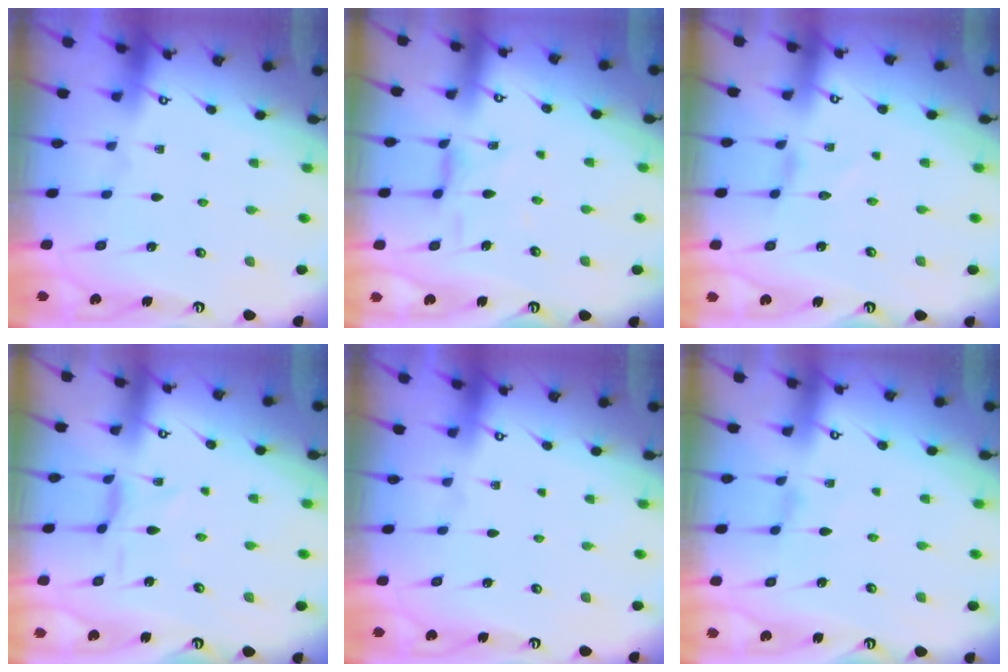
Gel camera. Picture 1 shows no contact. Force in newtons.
{"total": 3.9, "press": 3.9, "slide": 0.4}
{"total": 0.0}
{"total": 1.1, "press": 1.0, "slide": 0.4}
{"total": 0.0}
{"total": 0.0}